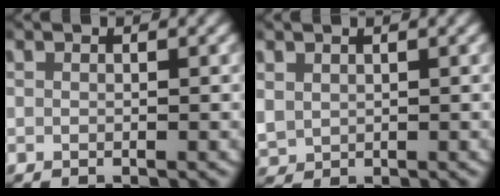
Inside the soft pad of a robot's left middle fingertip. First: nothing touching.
{"total": 2.4, "force": [0.8, 2.1, 0.9], "torque": [-0.032, -0.003, 0.022]}